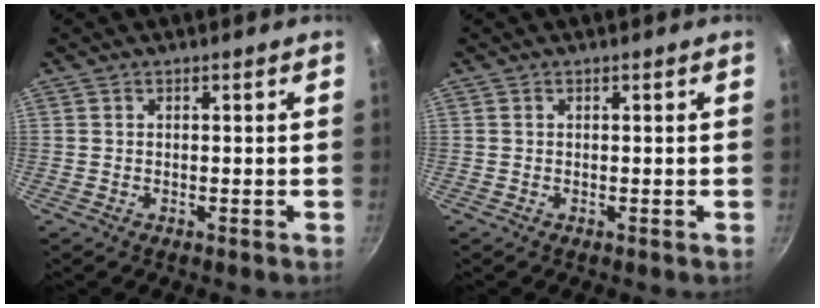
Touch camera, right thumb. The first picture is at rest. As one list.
[{"total": 0.0}]